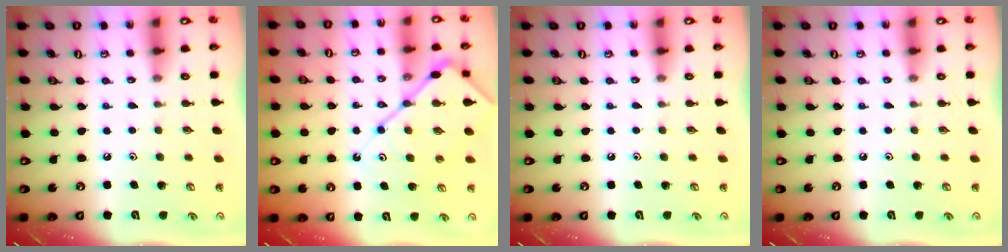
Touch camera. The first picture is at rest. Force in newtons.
{"total": 13.3, "press": 13.2, "slide": 1.5}
{"total": 0.0}
{"total": 0.0}